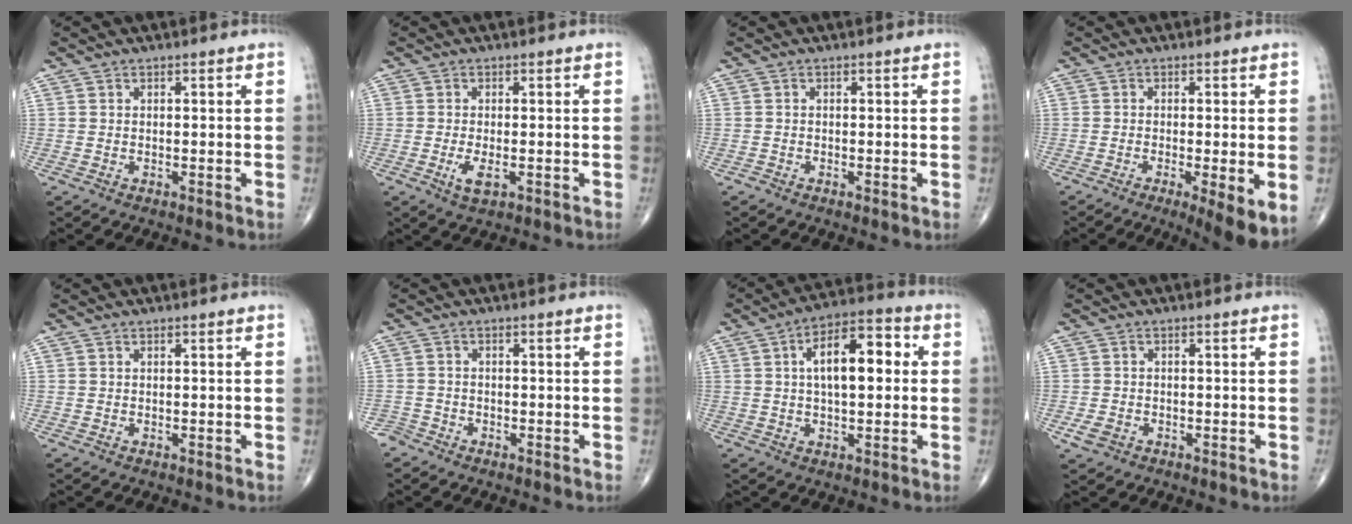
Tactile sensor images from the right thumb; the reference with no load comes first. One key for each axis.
{"total": 3.2, "fx": -1.0, "fy": 1.2, "fz": 2.8, "tx": -0.058, "ty": -0.007, "tz": -0.017}
{"total": 0.5, "fx": -0.3, "fy": 0.2, "fz": 0.4, "tx": -0.009, "ty": -0.002, "tz": -0.008}
{"total": 7.5, "fx": -2.5, "fy": 1.4, "fz": 6.9, "tx": -0.106, "ty": -0.019, "tz": -0.041}
{"total": 0.0}
{"total": 1.9, "fx": -1.5, "fy": 1.1, "fz": -0.3, "tx": 0.008, "ty": 0.004, "tz": -0.033}
{"total": 12.3, "fx": 1.9, "fy": 5.7, "fz": 10.7, "tx": -0.157, "ty": 0.024, "tz": 0.022}
{"total": 2.7, "fx": -1.1, "fy": 1.9, "fz": 1.5, "tx": -0.030, "ty": 0.002, "tz": -0.017}